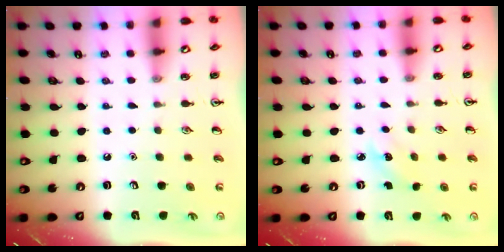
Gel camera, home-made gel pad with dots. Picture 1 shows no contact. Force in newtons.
{"total": 2.5, "press": 2.4, "slide": 0.9}